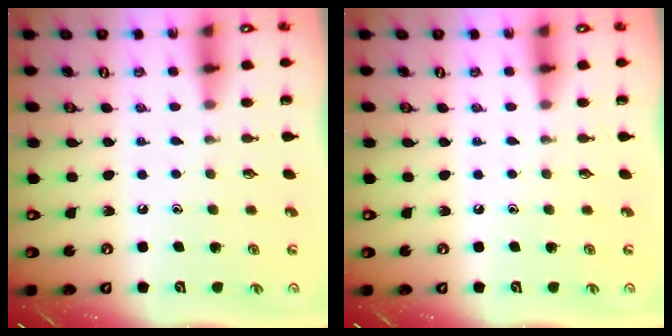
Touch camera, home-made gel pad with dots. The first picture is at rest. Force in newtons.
{"total": 0.0}